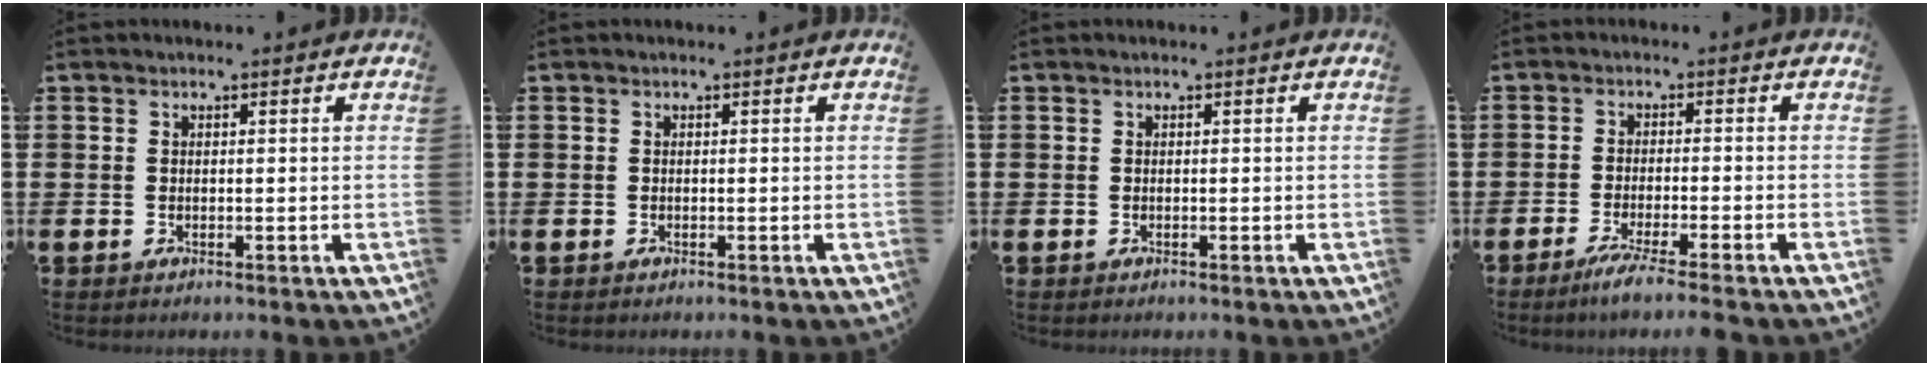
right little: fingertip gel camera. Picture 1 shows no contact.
{"total": 0.0}
{"total": 0.0}
{"total": 3.2, "force": [-2.3, -0.2, 2.3], "torque": [-0.043, -0.007, -0.042]}